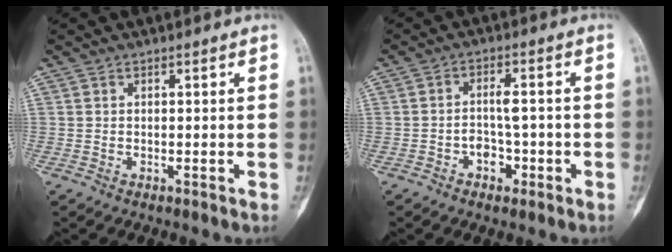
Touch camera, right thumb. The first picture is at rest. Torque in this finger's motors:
{"motor_torque": [1.06, 3.47, 0.25, -0.80, 0.01]}